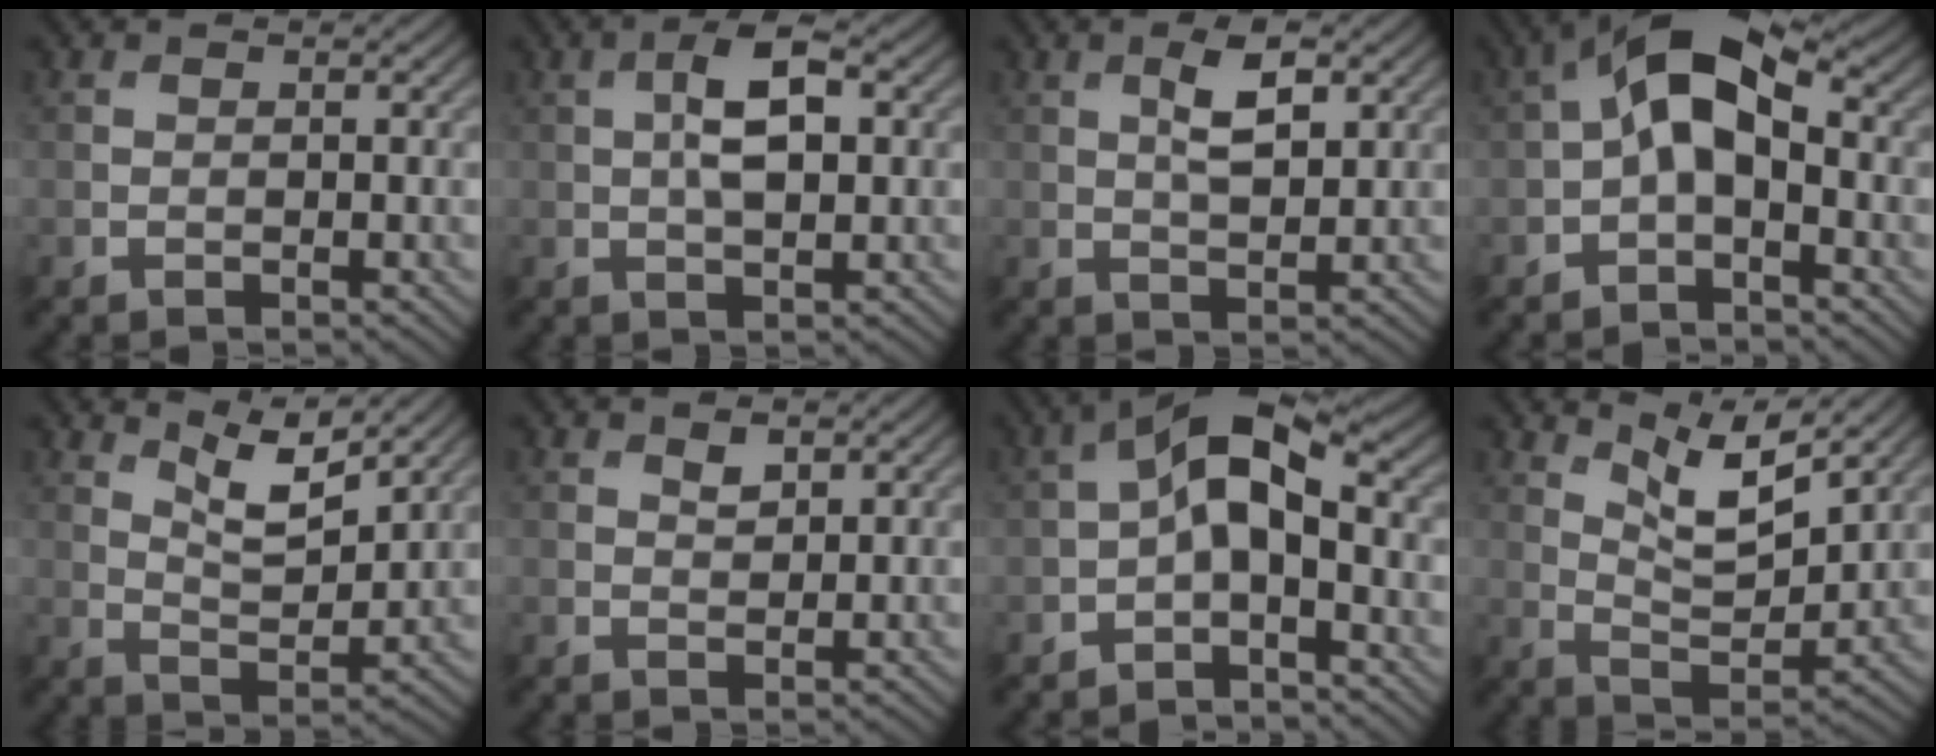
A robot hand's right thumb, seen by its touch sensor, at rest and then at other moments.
{"total": 5.8, "force": [1.0, 2.4, 5.2], "torque": [-0.098, 0.008, 0.014]}
{"total": 4.5, "force": [1.6, 1.8, 3.9], "torque": [-0.078, -0.001, 0.030]}
{"total": 7.6, "force": [-0.1, 4.0, 6.5], "torque": [-0.122, 0.021, -0.015]}
{"total": 6.2, "force": [4.4, 1.7, 4.1], "torque": [-0.084, -0.009, 0.085]}
{"total": 1.5, "force": [1.0, 0.7, 0.9], "torque": [-0.016, -0.002, 0.020]}
{"total": 6.8, "force": [-0.6, 3.3, 5.9], "torque": [-0.109, 0.015, -0.020]}
{"total": 8.0, "force": [5.7, 2.1, 5.2], "torque": [-0.108, -0.010, 0.105]}